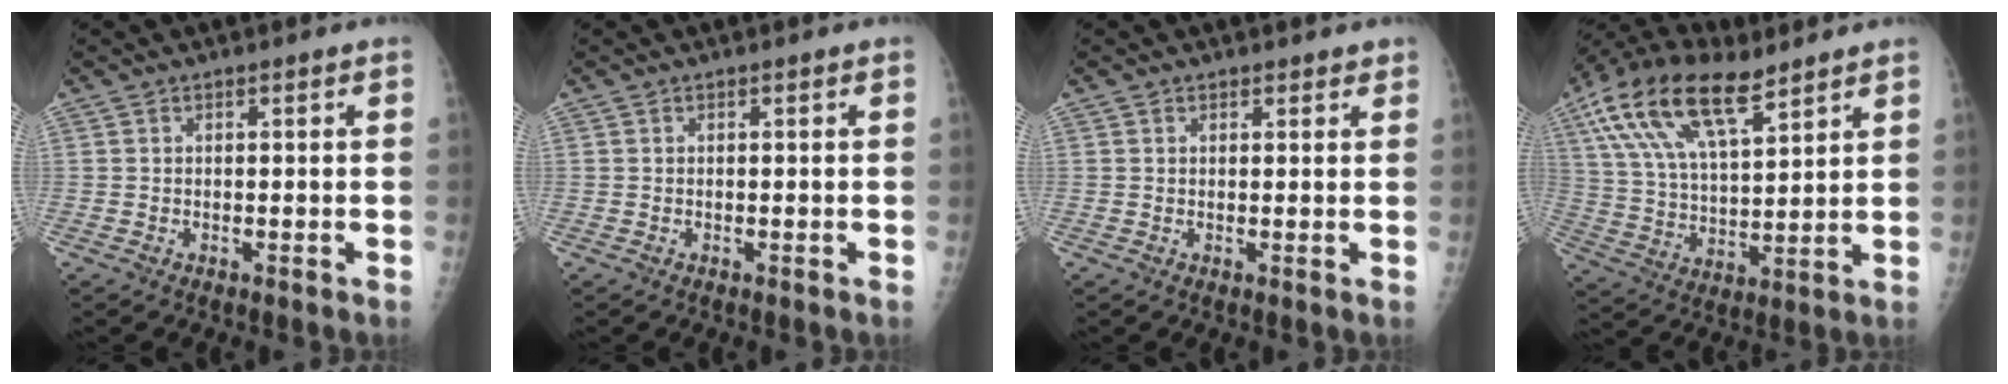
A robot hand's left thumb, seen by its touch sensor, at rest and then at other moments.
{"total": 0.0}
{"total": 1.2, "force": [0.9, 0.8, 0.0], "torque": [0.019, -0.005, 0.006]}
{"total": 18.7, "force": [10.8, 7.9, 13.2], "torque": [-0.239, -0.017, 0.203]}